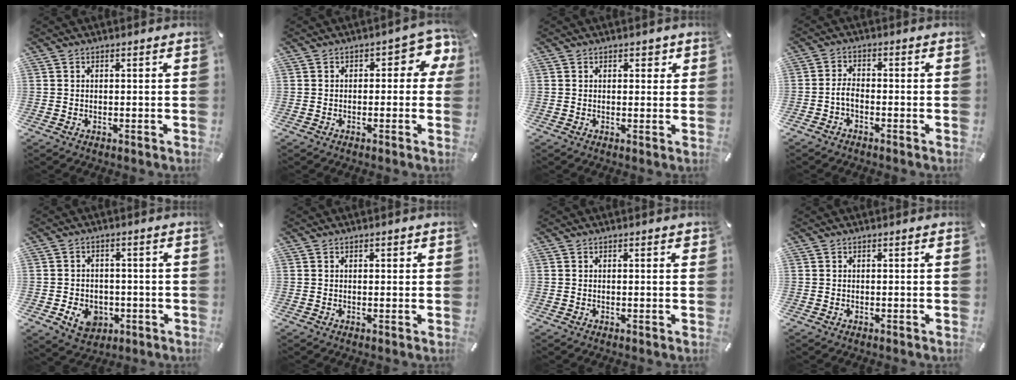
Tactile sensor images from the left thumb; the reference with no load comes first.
{"total": 6.0, "force": [1.2, 3.4, 4.9], "torque": [-0.056, -0.003, 0.012]}
{"total": 1.8, "force": [0.8, 1.3, 1.0], "torque": [0.003, -0.004, 0.006]}
{"total": 3.1, "force": [-1.6, 1.3, 2.2], "torque": [-0.053, 0.004, -0.034]}
{"total": 6.9, "force": [-2.1, 5.8, 3.1], "torque": [-0.054, 0.009, -0.037]}
{"total": 0.7, "force": [0.2, 0.5, 0.4], "torque": [-0.009, 0.004, 0.003]}
{"total": 0.6, "force": [0.2, 0.2, 0.6], "torque": [-0.003, -0.001, 0.001]}
{"total": 0.0}